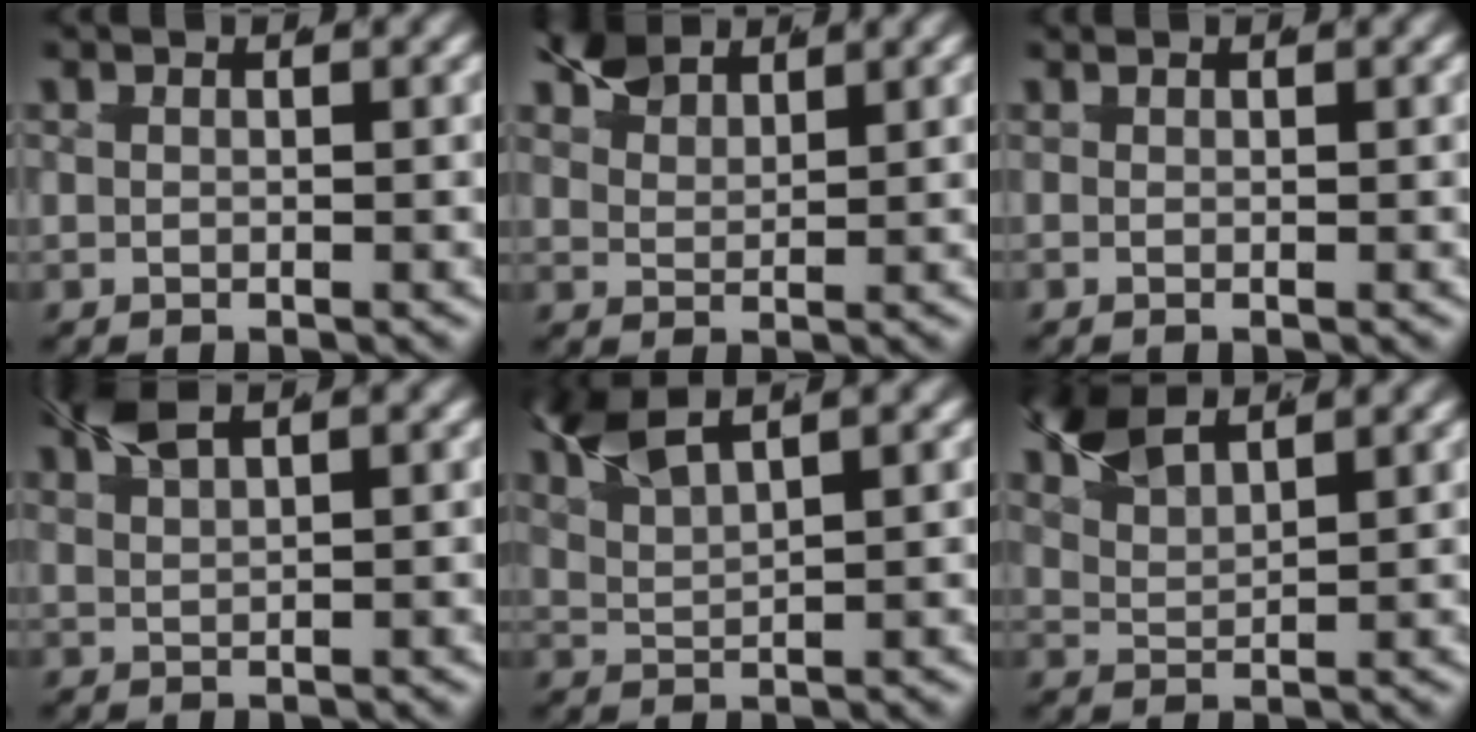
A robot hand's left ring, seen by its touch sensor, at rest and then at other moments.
{"total": 3.9, "force": [2.4, 2.2, 2.2], "torque": [-0.058, -0.003, 0.041]}
{"total": 0.5, "force": [0.5, 0.1, 0.1], "torque": [-0.001, 0.005, 0.006]}
{"total": 3.1, "force": [2.0, 1.4, 1.9], "torque": [-0.055, 0.006, 0.033]}
{"total": 5.1, "force": [2.8, 2.5, 3.4], "torque": [-0.087, 0.004, 0.041]}
{"total": 4.7, "force": [2.6, 2.6, 2.9], "torque": [-0.084, -0.003, 0.038]}